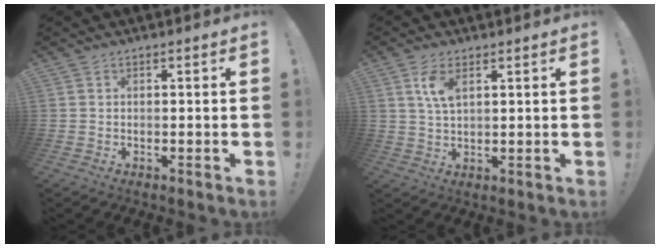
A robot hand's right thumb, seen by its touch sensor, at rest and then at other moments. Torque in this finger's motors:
{"motor_torque": [0.03, 0.08, 0.38, -0.54, 0.25]}